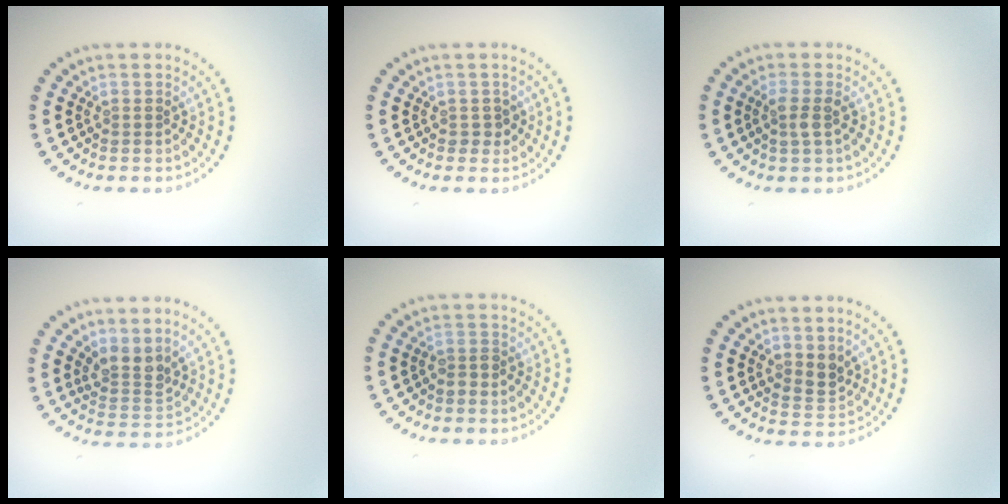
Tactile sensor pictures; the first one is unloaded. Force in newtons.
{"total": 1.1, "press": 1.0, "slide": 0.5}
{"total": 1.7, "press": 1.6, "slide": 0.6}
{"total": 2.6, "press": 1.9, "slide": 1.8}
{"total": 1.1, "press": 1.0, "slide": 0.4}
{"total": 2.0, "press": 1.7, "slide": 1.1}